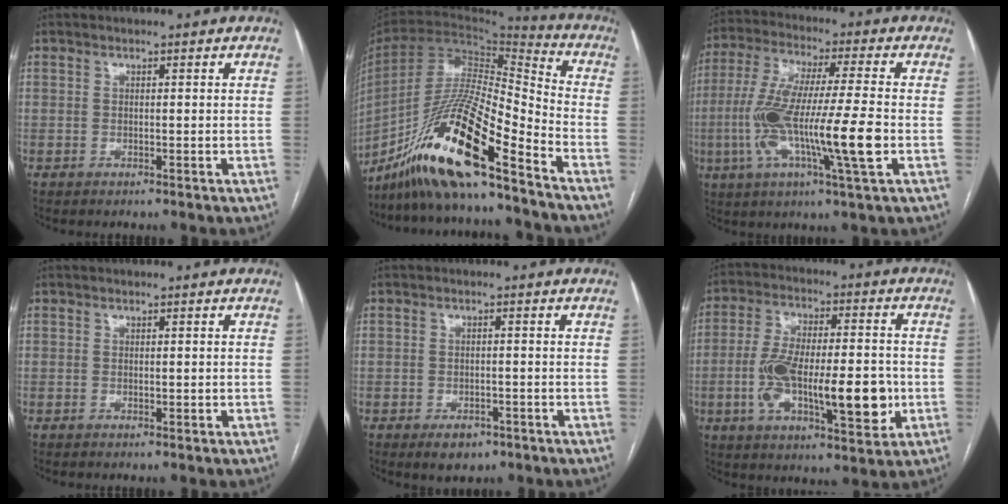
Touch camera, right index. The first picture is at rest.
{"total": 19.6, "force": [-13.6, 1.2, 14.1], "torque": [-0.293, -0.025, -0.256]}
{"total": 16.5, "force": [-3.5, 0.6, 16.1], "torque": [-0.318, -0.012, -0.070]}
{"total": 0.6, "force": [-0.1, 0.3, 0.4], "torque": [-0.009, -0.001, 0.001]}
{"total": 3.5, "force": [-2.1, 2.1, 1.9], "torque": [-0.026, -0.001, -0.021]}
{"total": 17.6, "force": [-3.5, 5.6, 16.3], "torque": [-0.286, 0.006, -0.049]}